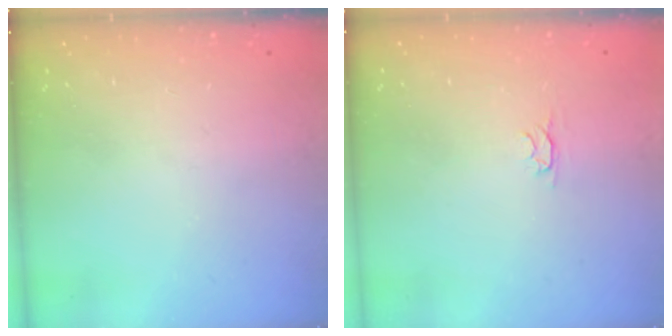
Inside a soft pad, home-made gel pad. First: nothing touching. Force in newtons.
{"total": 2.4, "press": 2.3, "slide": 0.5}